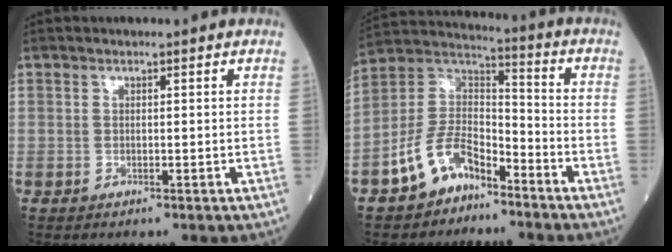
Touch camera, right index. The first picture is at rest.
{"total": 11.2, "force": [-7.1, 6.1, 6.1], "torque": [-0.143, 0.029, -0.140]}